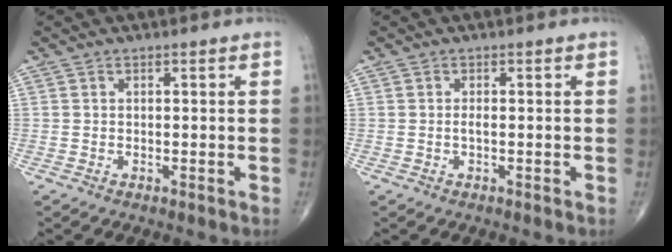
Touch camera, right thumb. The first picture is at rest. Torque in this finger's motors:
{"motor_torque": [-0.02, 0.15, 0.21, 0.06, -0.01]}